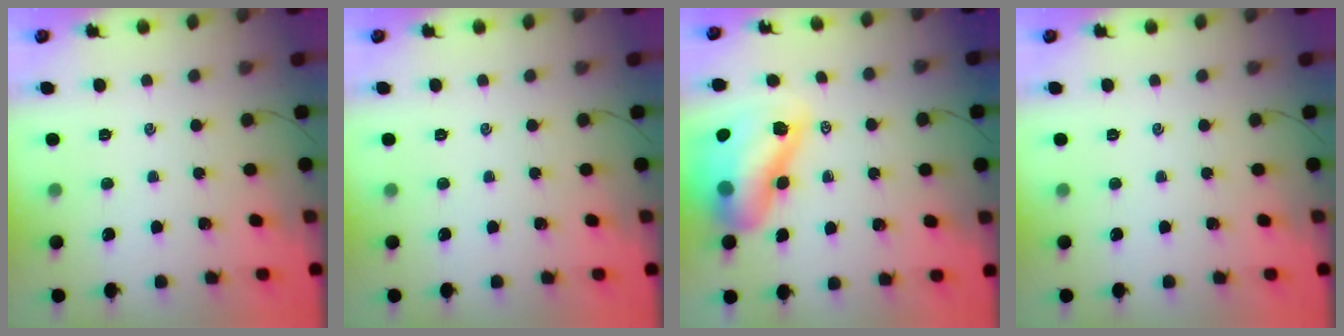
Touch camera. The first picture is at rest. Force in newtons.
{"total": 0.0}
{"total": 16.2, "press": 15.5, "slide": 4.5}
{"total": 0.0}